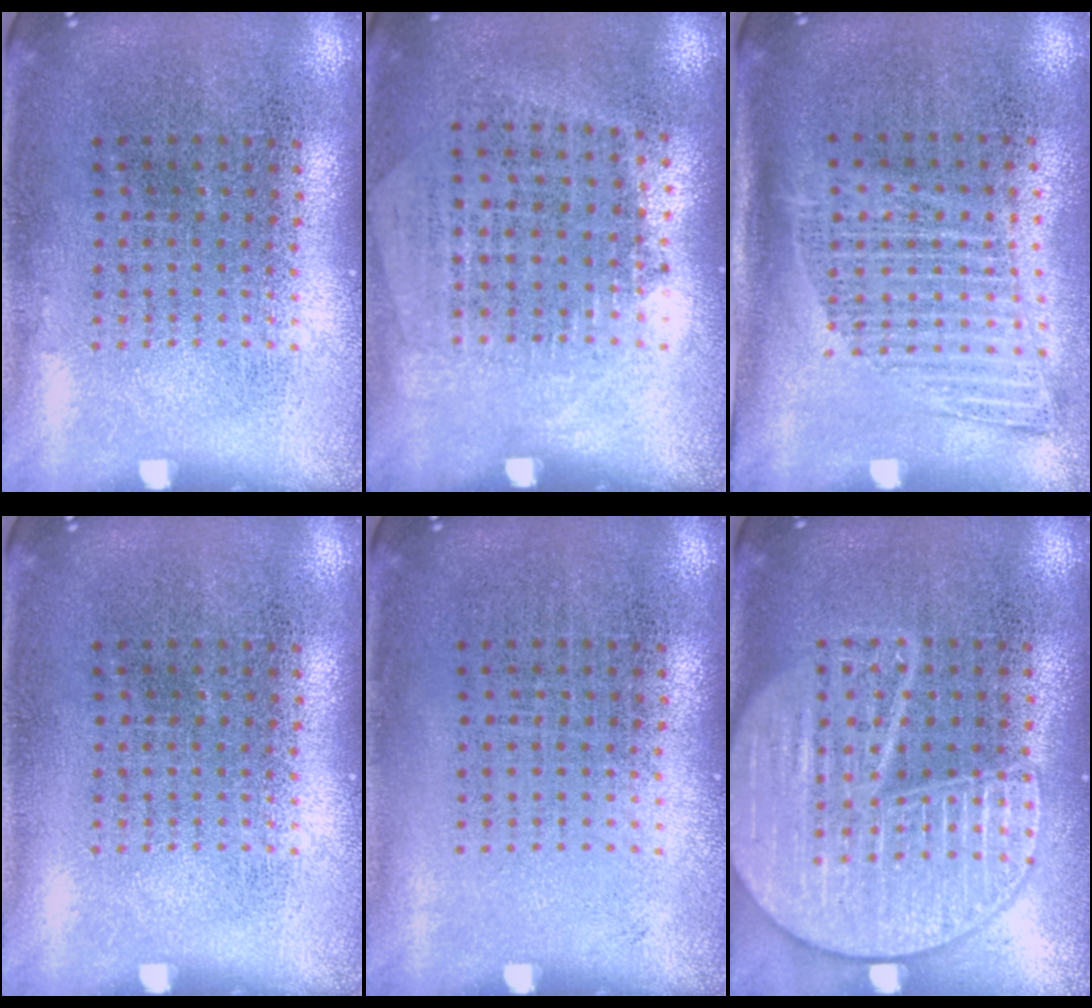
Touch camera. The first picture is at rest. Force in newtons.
{"total": 1.2, "press": 1.0, "slide": 0.6}
{"total": 1.3, "press": 1.1, "slide": 0.7}
{"total": 0.0}
{"total": 0.0}
{"total": 3.4, "press": 3.4, "slide": 0.3}